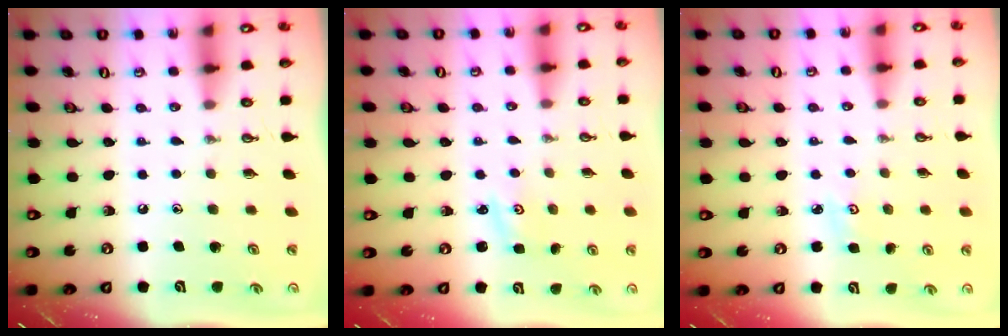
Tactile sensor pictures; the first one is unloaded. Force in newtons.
{"total": 1.4, "press": 1.4, "slide": 0.3}
{"total": 2.8, "press": 2.7, "slide": 0.4}